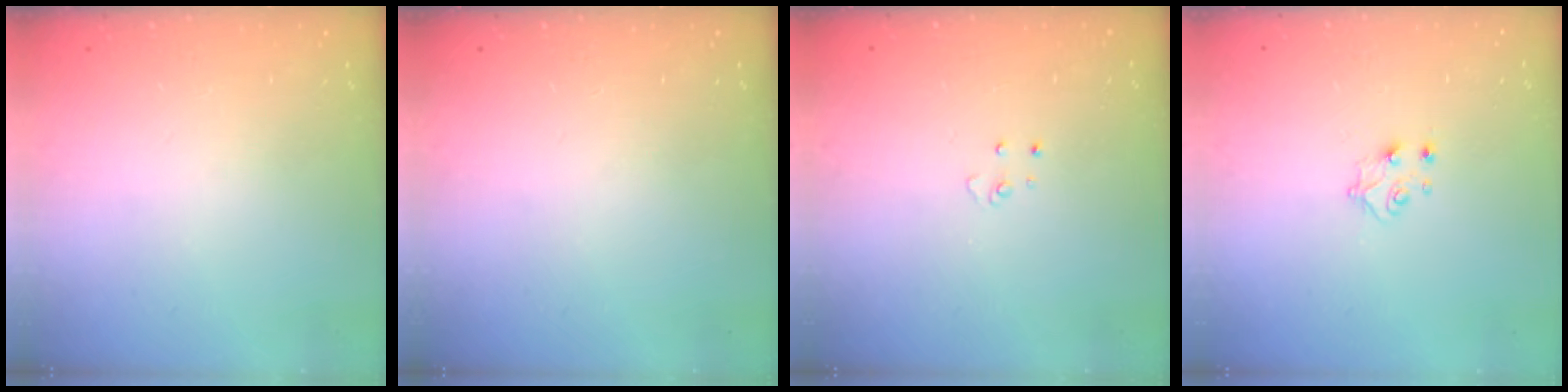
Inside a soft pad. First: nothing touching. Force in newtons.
{"total": 0.0}
{"total": 2.9, "press": 2.9, "slide": 0.2}
{"total": 5.5, "press": 5.5, "slide": 0.5}